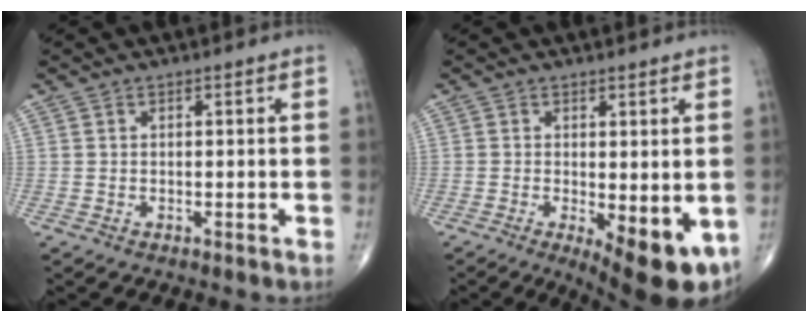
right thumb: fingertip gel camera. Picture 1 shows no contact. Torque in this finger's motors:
{"motor_torque": [0.01, 0.82, 0.16, -0.21, 0.11]}